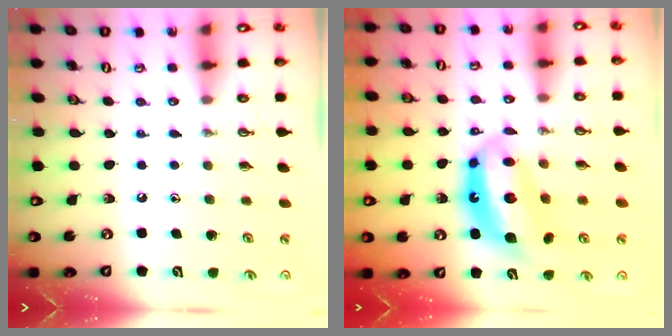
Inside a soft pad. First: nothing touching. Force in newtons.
{"total": 13.2, "press": 13.1, "slide": 1.6}